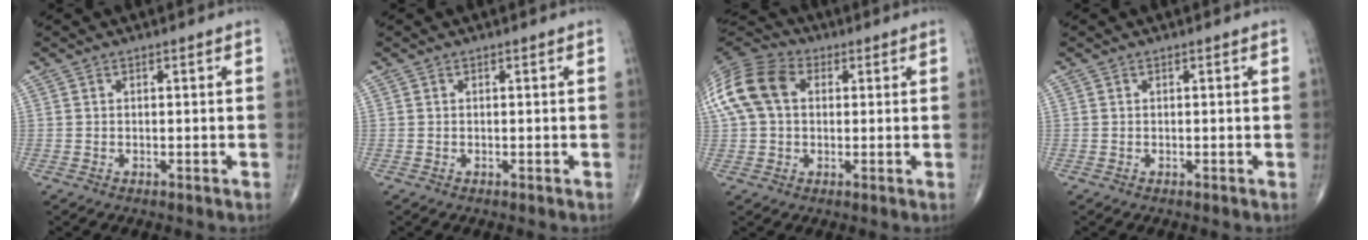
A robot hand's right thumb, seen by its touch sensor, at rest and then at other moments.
{"total": 0.0}
{"total": 14.5, "force": [2.8, 10.3, 9.8], "torque": [-0.211, 0.031, 0.044]}
{"total": 0.0}